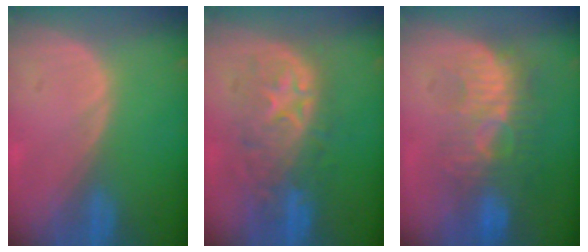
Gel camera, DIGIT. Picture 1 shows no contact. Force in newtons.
{"total": 9.5, "press": 9.0, "slide": 3.1}
{"total": 9.4, "press": 8.9, "slide": 3.0}